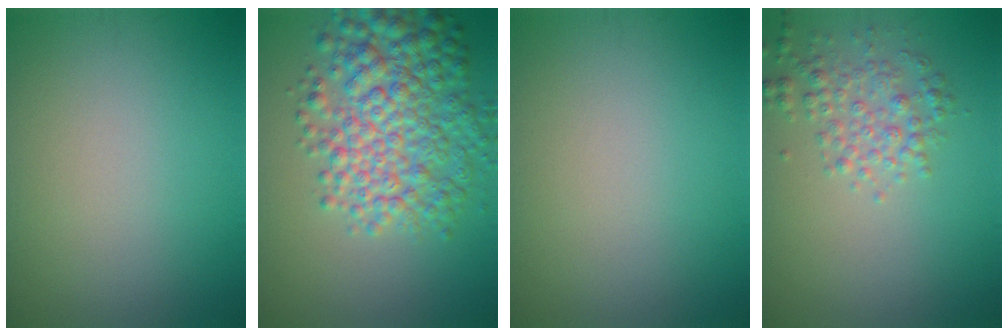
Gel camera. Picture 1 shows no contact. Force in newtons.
{"total": 7.7, "press": 7.7, "slide": 0.1}
{"total": 0.0}
{"total": 2.7, "press": 2.7, "slide": 0.1}